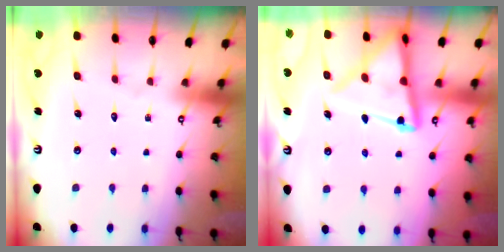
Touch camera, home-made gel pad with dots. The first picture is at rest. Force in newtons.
{"total": 14.6, "press": 14.5, "slide": 1.4}